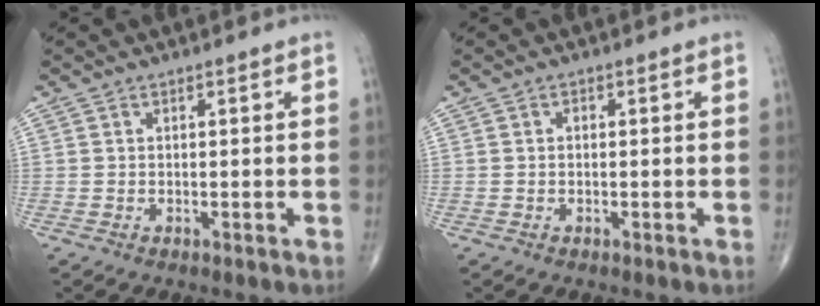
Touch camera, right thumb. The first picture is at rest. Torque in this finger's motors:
{"motor_torque": [0.18, 0.42, 0.15, 0.03, 0.00]}